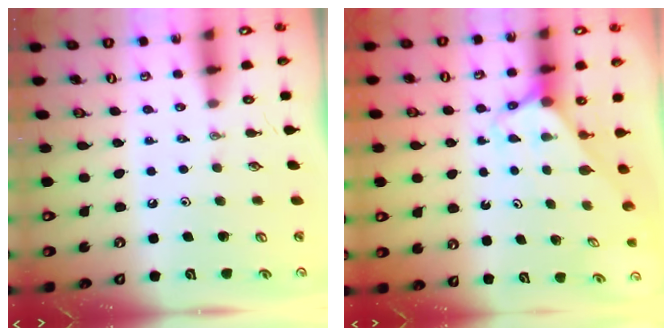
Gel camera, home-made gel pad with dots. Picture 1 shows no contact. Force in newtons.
{"total": 2.7, "press": 2.7, "slide": 0.2}